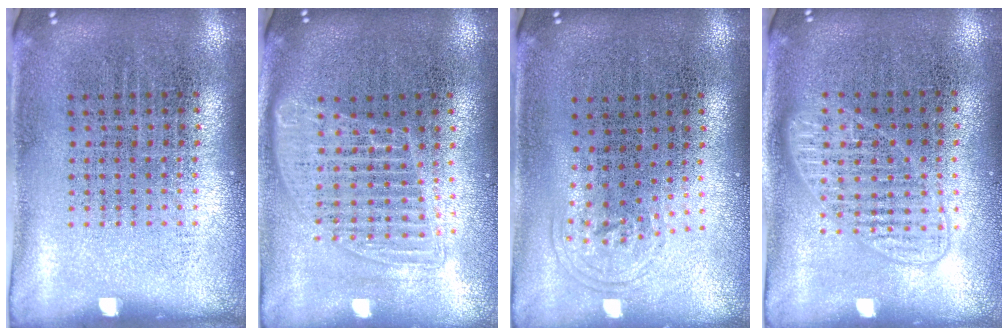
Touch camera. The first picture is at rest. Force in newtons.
{"total": 1.5, "press": 1.3, "slide": 0.6}
{"total": 0.8, "press": 0.6, "slide": 0.6}
{"total": 1.2, "press": 1.2, "slide": 0.2}